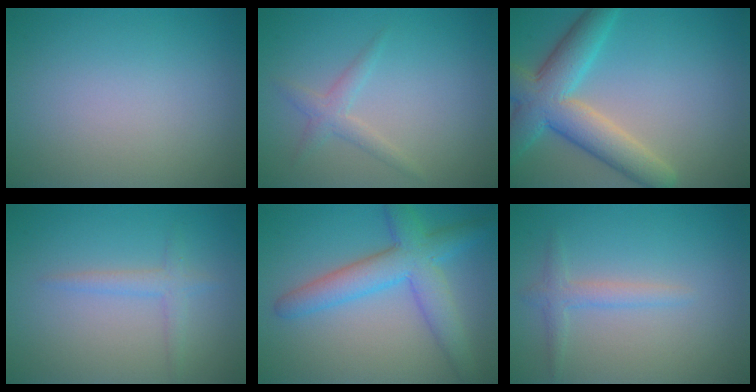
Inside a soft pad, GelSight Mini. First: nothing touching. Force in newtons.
{"total": 1.7, "press": 1.7, "slide": 0.1}
{"total": 7.1, "press": 7.1, "slide": 0.4}
{"total": 1.7, "press": 1.7, "slide": 0.1}
{"total": 5.9, "press": 5.9, "slide": 0.1}
{"total": 1.8, "press": 1.8, "slide": 0.1}